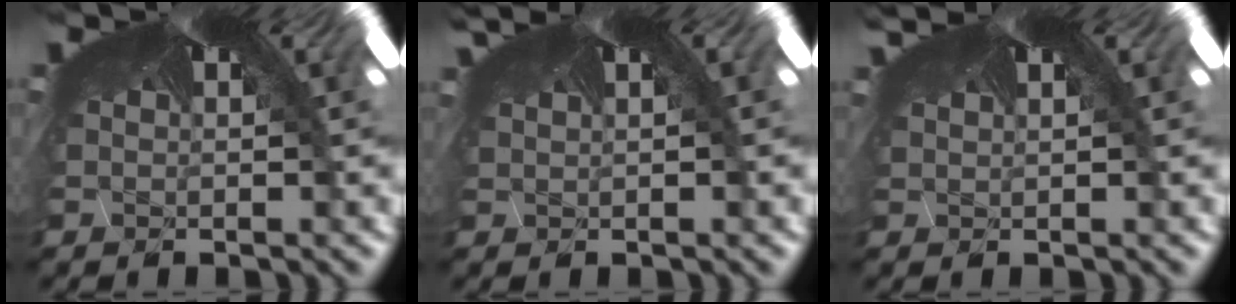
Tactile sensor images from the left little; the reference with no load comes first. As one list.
[{"total": 1.1, "force": [0.8, 0.4, 0.7], "torque": [-0.024, 0.004, 0.011]}, {"total": 1.1, "force": [1.0, 0.3, 0.4], "torque": [-0.018, 0.000, 0.015]}]